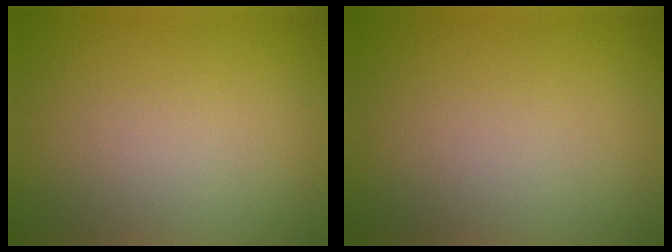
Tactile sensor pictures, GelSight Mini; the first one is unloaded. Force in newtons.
{"total": 0.0}